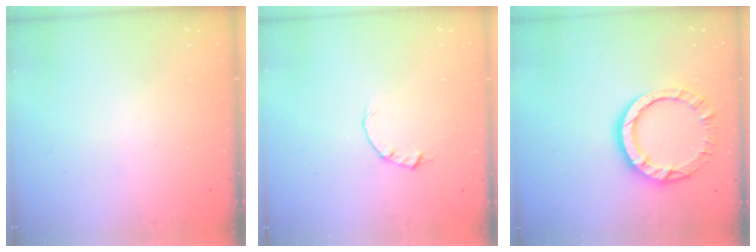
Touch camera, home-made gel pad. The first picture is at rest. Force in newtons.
{"total": 2.0, "press": 2.0, "slide": 0.3}
{"total": 9.6, "press": 9.6, "slide": 0.5}